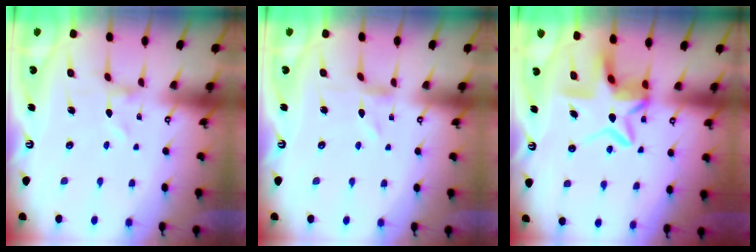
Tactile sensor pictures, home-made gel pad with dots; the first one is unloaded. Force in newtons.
{"total": 0.0}
{"total": 11.5, "press": 11.4, "slide": 1.8}